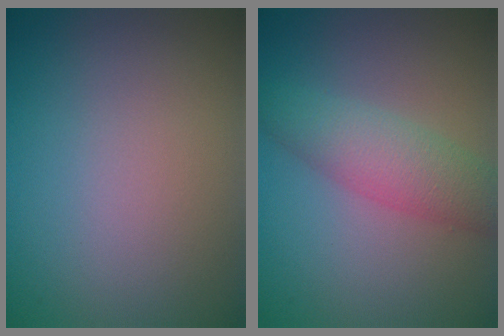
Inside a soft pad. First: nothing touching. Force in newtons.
{"total": 4.4, "press": 4.4, "slide": 0.1}